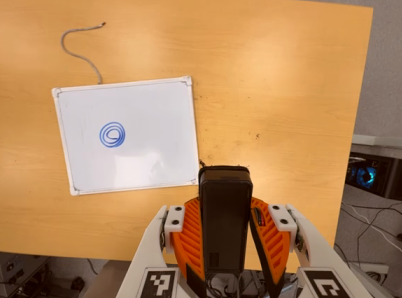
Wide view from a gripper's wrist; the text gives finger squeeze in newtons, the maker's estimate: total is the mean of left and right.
{"total": 6.5, "left": 5.0, "right": 7.9}